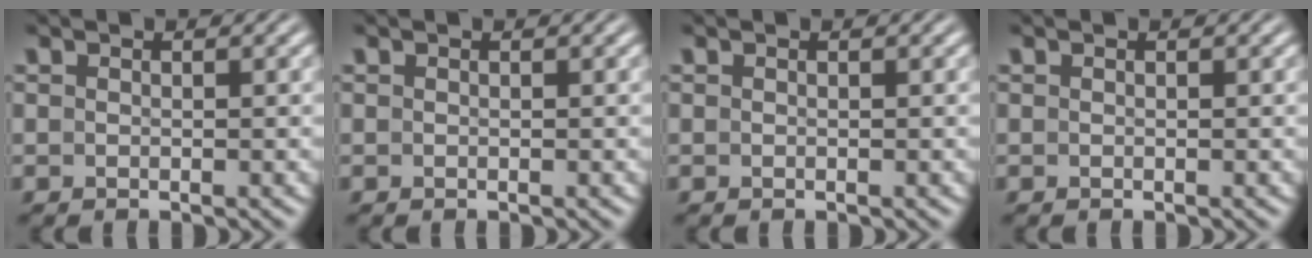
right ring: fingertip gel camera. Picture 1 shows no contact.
{"total": 0.0}
{"total": 0.0}
{"total": 0.0}